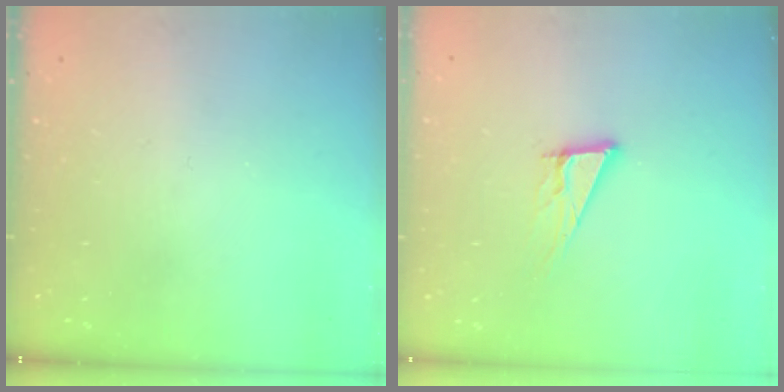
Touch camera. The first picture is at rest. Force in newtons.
{"total": 8.6, "press": 8.3, "slide": 2.4}